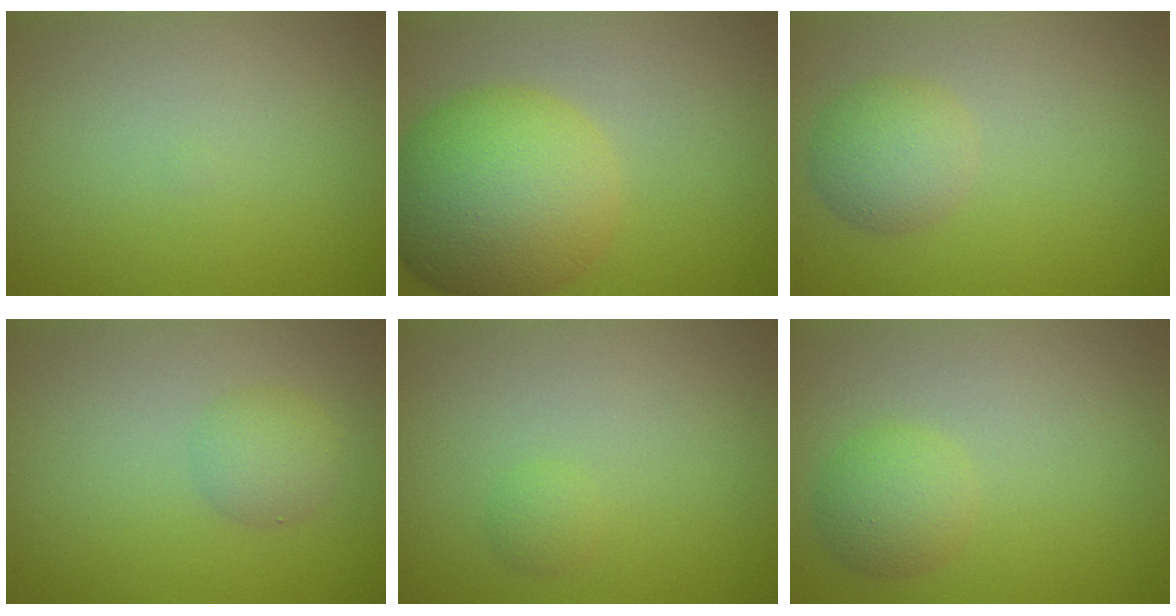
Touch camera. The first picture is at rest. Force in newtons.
{"total": 9.9, "press": 9.9, "slide": 0.2}
{"total": 2.9, "press": 2.9, "slide": 0.0}
{"total": 2.0, "press": 2.0, "slide": 0.1}
{"total": 0.9, "press": 0.8, "slide": 0.0}
{"total": 2.6, "press": 2.6, "slide": 0.1}